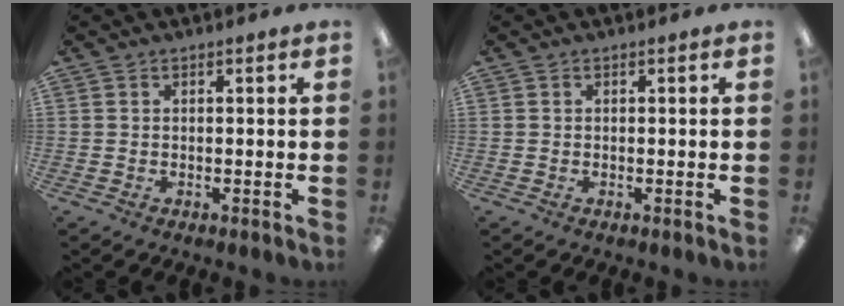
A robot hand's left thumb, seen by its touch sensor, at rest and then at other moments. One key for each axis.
{"total": 0.0}